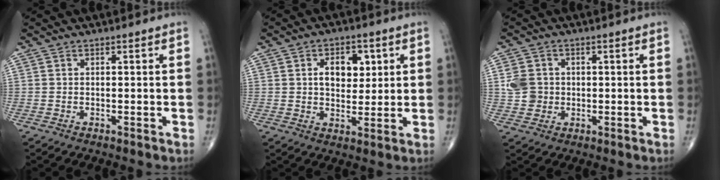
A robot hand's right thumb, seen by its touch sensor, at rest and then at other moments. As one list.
[{"total": 7.8, "force": [1.8, 5.2, 5.5], "torque": [-0.049, -0.004, 0.027]}, {"total": 4.7, "force": [0.1, 4.4, 1.8], "torque": [-0.015, 0.005, 0.004]}]